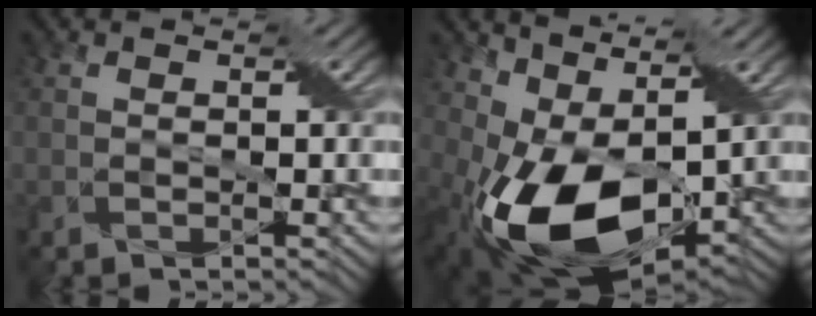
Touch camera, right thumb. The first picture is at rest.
{"total": 13.2, "force": [-0.2, 7.8, 10.7], "torque": [-0.215, -0.023, 0.000]}